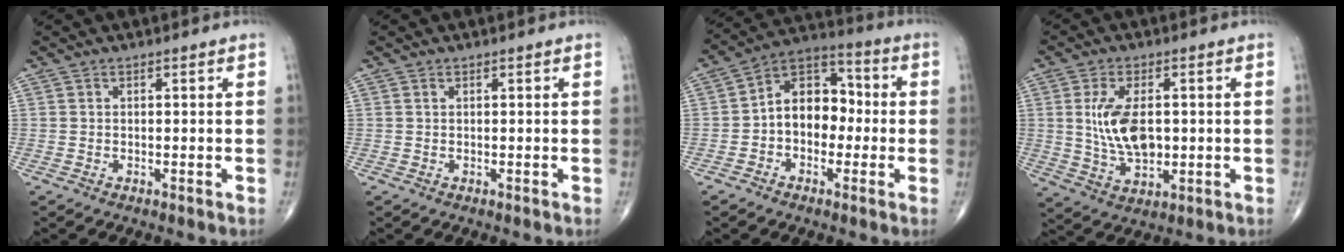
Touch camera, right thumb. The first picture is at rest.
{"total": 0.0}
{"total": 11.4, "force": [-1.0, 8.2, 7.8], "torque": [-0.086, 0.044, -0.034]}
{"total": 10.2, "force": [0.9, 5.6, 8.5], "torque": [-0.155, -0.008, 0.025]}